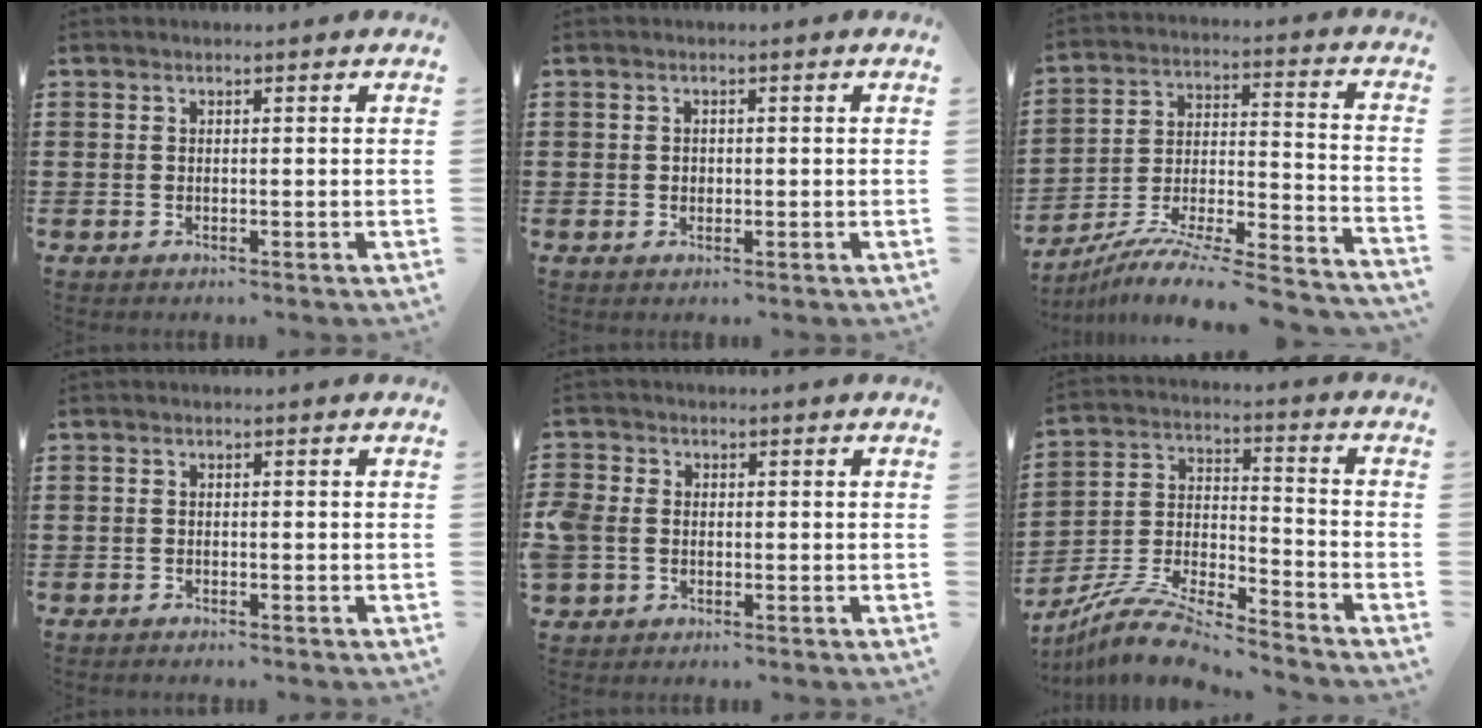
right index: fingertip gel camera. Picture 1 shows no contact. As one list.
[{"total": 0.5, "force": [0.0, 0.5, 0.2], "torque": [-0.005, 0.002, 0.000]}, {"total": 7.6, "force": [-6.8, 0.1, 3.4], "torque": [-0.056, -0.005, -0.140]}, {"total": 0.9, "force": [-0.9, 0.1, -0.1], "torque": [-0.001, 0.002, -0.019]}, {"total": 2.8, "force": [-0.8, 2.3, 1.3], "torque": [-0.044, 0.002, -0.021]}, {"total": 9.1, "force": [-8.6, 0.7, 2.9], "torque": [-0.064, 0.005, -0.176]}]